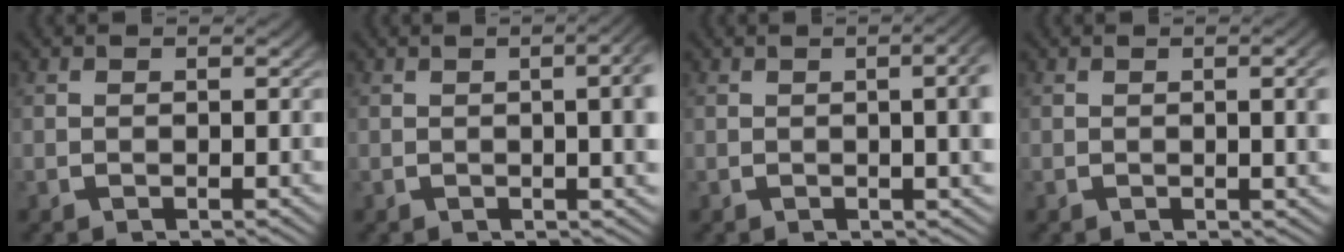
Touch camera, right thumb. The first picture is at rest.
{"total": 5.2, "force": [0.6, 1.8, 4.8], "torque": [-0.041, 0.012, 0.003]}
{"total": 4.6, "force": [0.5, 1.5, 4.3], "torque": [-0.038, 0.011, 0.001]}
{"total": 1.8, "force": [0.1, 0.3, 1.8], "torque": [-0.020, 0.001, 0.003]}